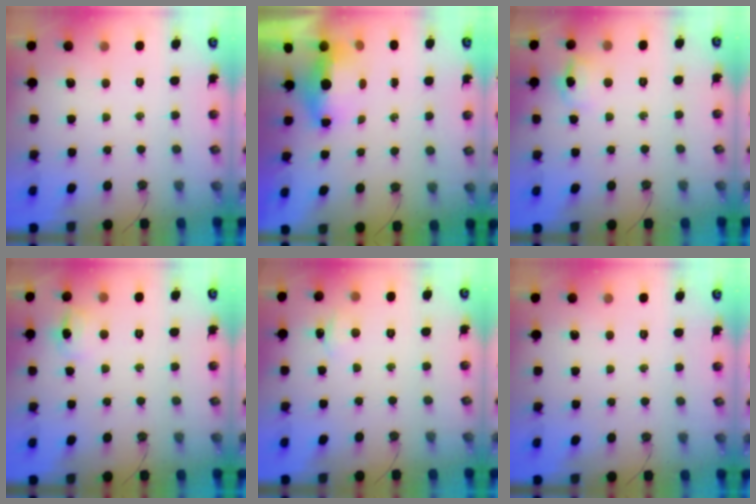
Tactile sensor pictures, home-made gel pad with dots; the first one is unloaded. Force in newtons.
{"total": 5.1, "press": 5.0, "slide": 1.2}
{"total": 7.5, "press": 7.4, "slide": 1.1}
{"total": 6.8, "press": 6.7, "slide": 0.8}
{"total": 3.5, "press": 3.4, "slide": 0.6}
{"total": 0.0}